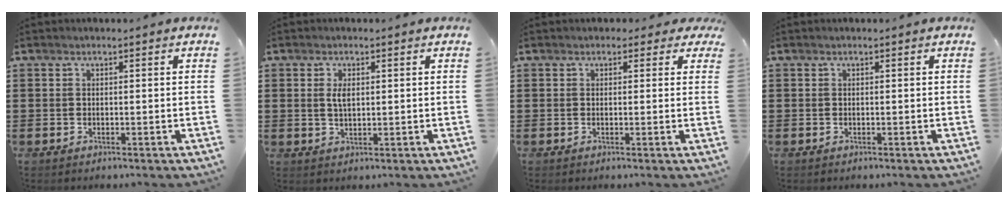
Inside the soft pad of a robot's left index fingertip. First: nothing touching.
{"total": 2.5, "force": [0.6, 1.0, 2.2], "torque": [-0.047, 0.005, 0.010]}
{"total": 1.3, "force": [0.5, 1.1, 0.4], "torque": [-0.006, 0.006, 0.005]}
{"total": 0.0}